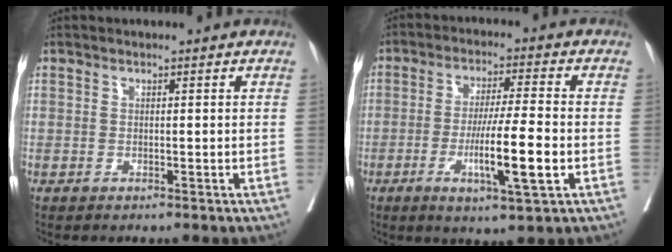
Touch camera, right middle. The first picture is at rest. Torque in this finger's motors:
{"motor_torque": [1.30, -0.84, 0.30, 0.12]}